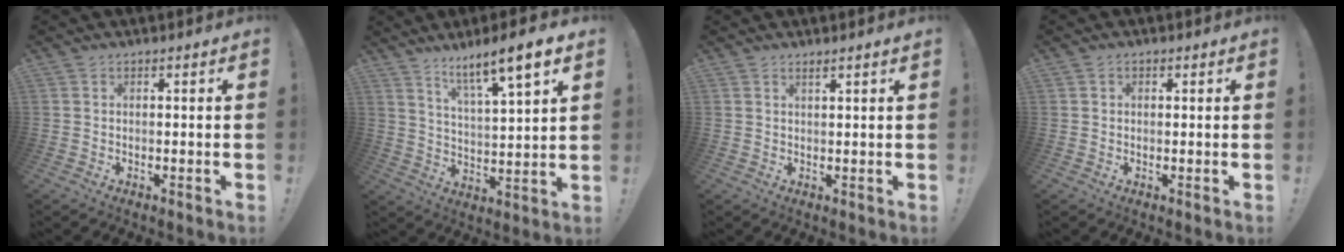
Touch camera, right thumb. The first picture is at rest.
{"total": 10.4, "force": [7.6, 0.7, 7.1], "torque": [-0.113, -0.053, 0.119]}
{"total": 1.4, "force": [1.1, -0.3, 0.9], "torque": [-0.016, -0.002, 0.018]}
{"total": 0.9, "force": [0.2, 0.8, 0.4], "torque": [-0.002, 0.001, 0.003]}